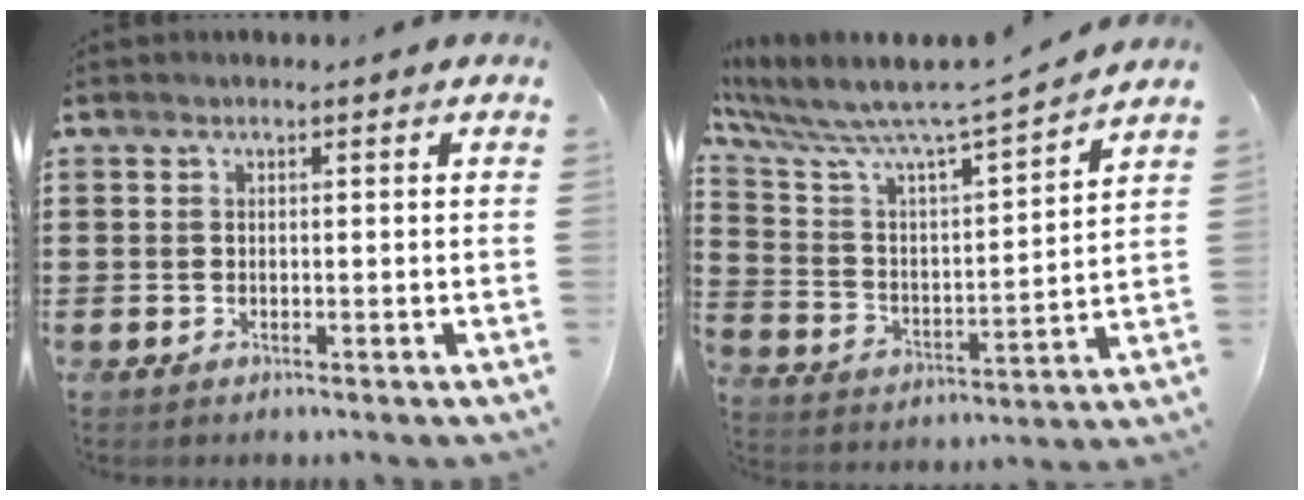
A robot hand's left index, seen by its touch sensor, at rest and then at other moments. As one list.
[{"total": 7.5, "force": [6.8, 0.2, 3.0], "torque": [-0.096, -0.060, 0.107]}]